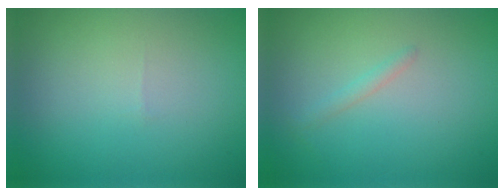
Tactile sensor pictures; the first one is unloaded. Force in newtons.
{"total": 0.8, "press": 0.8, "slide": 0.1}